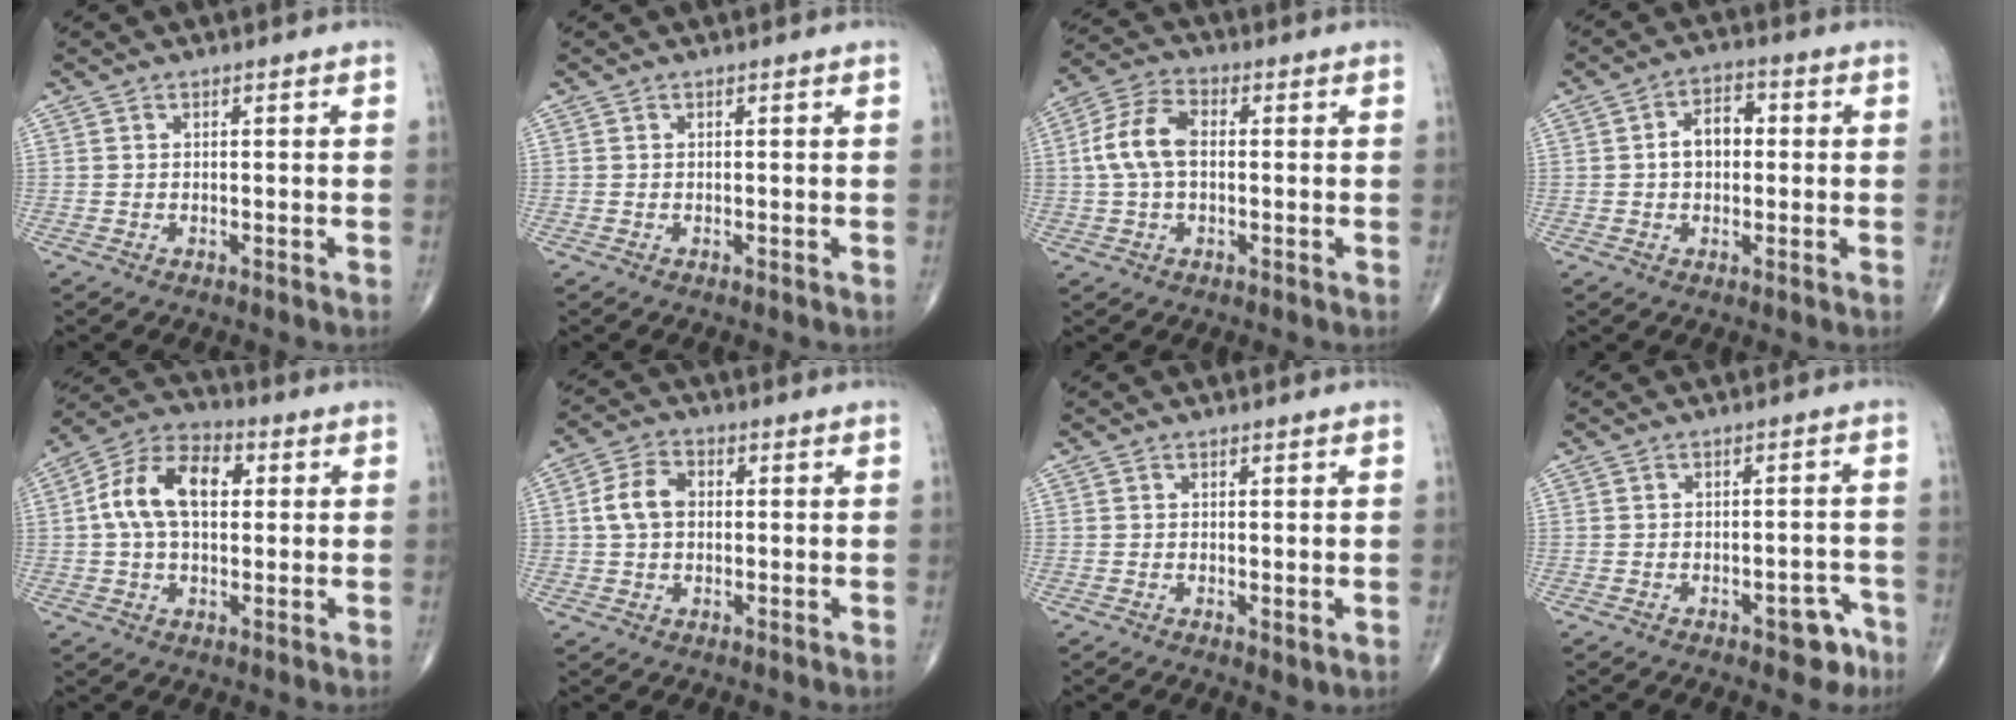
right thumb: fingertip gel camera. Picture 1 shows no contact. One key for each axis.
{"total": 0.0}
{"total": 8.8, "fx": 0.4, "fy": 5.2, "fz": 7.1, "tx": -0.150, "ty": 0.024, "tz": 0.003}
{"total": 6.1, "fx": 0.3, "fy": 4.1, "fz": 4.5, "tx": -0.062, "ty": 0.019, "tz": -0.003}
{"total": 13.1, "fx": 2.0, "fy": 8.0, "fz": 10.2, "tx": -0.179, "ty": 0.028, "tz": 0.026}
{"total": 6.3, "fx": 0.6, "fy": 4.5, "fz": 4.4, "tx": -0.082, "ty": 0.016, "tz": 0.007}
{"total": 1.5, "fx": -0.1, "fy": 0.6, "fz": 1.4, "tx": -0.024, "ty": -0.008, "tz": -0.002}
{"total": 4.9, "fx": -2.9, "fy": 2.4, "fz": 3.1, "tx": -0.015, "ty": 0.025, "tz": -0.034}